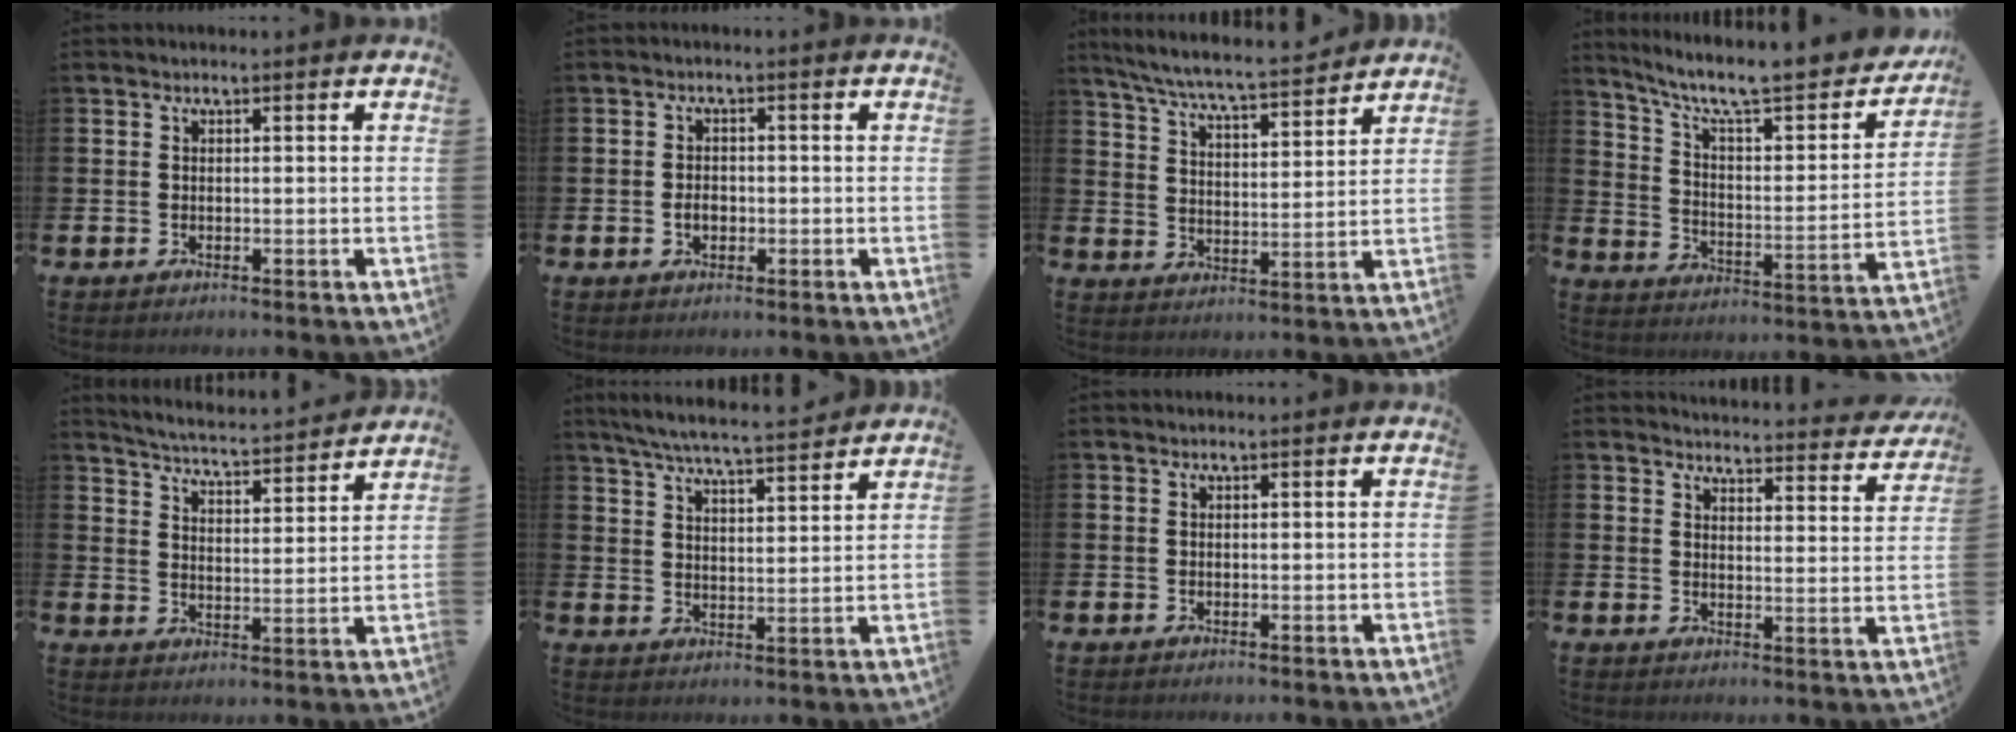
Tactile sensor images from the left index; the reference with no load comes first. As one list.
[{"total": 2.0, "force": [-0.4, 1.4, 1.3], "torque": [-0.013, 0.000, -0.013]}, {"total": 6.9, "force": [6.5, 0.1, 2.3], "torque": [-0.073, -0.045, 0.112]}, {"total": 8.8, "force": [7.2, 2.0, 4.7], "torque": [-0.109, -0.057, 0.112]}, {"total": 4.9, "force": [4.8, -0.1, 0.7], "torque": [-0.035, -0.043, 0.079]}, {"total": 6.3, "force": [6.1, 0.1, 1.9], "torque": [-0.052, -0.040, 0.105]}, {"total": 0.0}, {"total": 3.9, "force": [3.9, 0.4, 0.4], "torque": [-0.008, -0.037, 0.063]}]